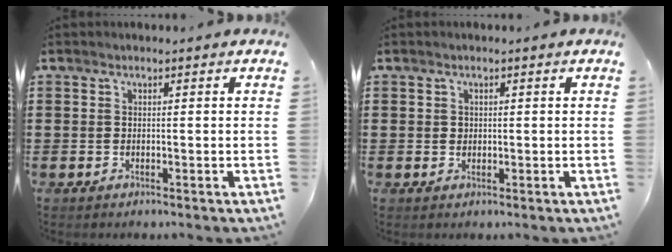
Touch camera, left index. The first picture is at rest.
{"total": 0.8, "force": [0.4, 0.7, 0.3], "torque": [-0.008, 0.005, 0.008]}